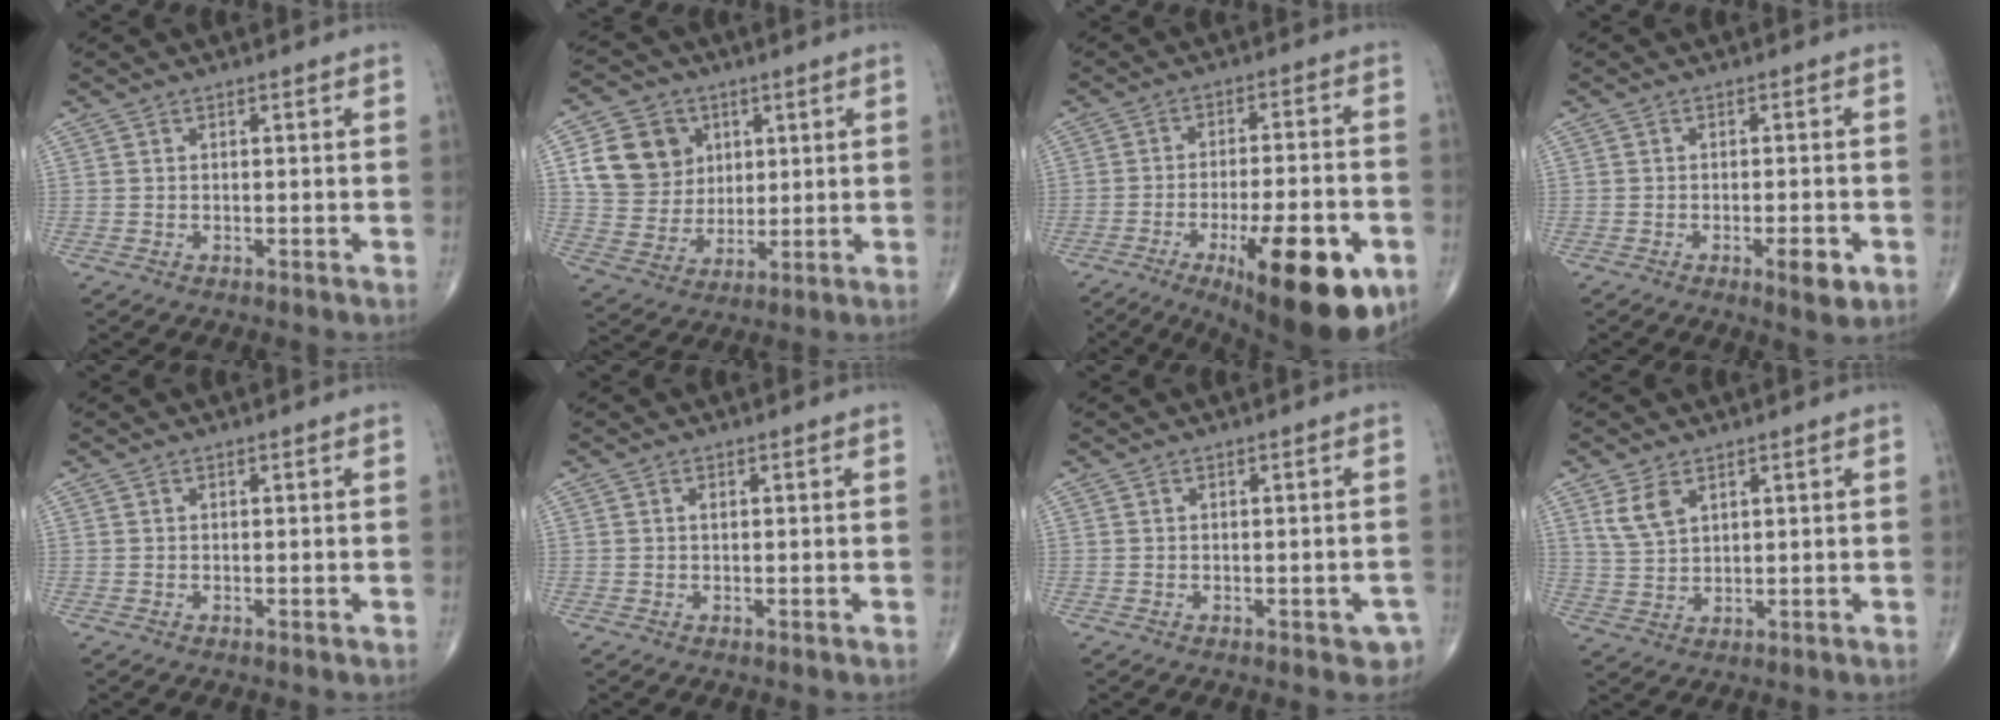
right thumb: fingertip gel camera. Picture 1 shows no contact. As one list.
[{"total": 12.9, "force": [4.1, 11.0, 5.2], "torque": [-0.069, -0.006, 0.081]}, {"total": 22.0, "force": [-9.4, 7.0, 18.7], "torque": [-0.225, 0.024, -0.125]}, {"total": 4.6, "force": [-1.9, 1.3, 4.0], "torque": [-0.055, 0.000, -0.023]}, {"total": 0.0}, {"total": 0.7, "force": [0.2, 0.3, 0.6], "torque": [-0.012, -0.001, 0.004]}, {"total": 3.2, "force": [-1.3, 1.6, 2.5], "torque": [-0.010, 0.009, -0.009]}, {"total": 5.0, "force": [2.8, 2.8, 3.1], "torque": [-0.056, -0.010, 0.064]}]